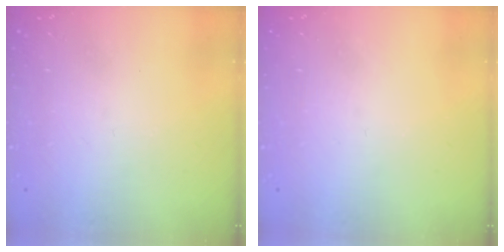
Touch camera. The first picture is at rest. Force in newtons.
{"total": 0.0}